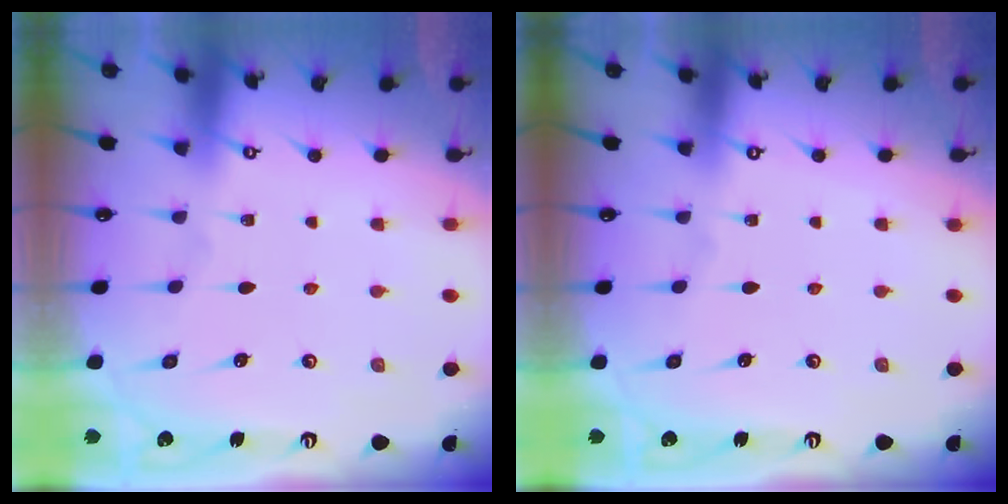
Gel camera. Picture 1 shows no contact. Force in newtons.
{"total": 0.0}